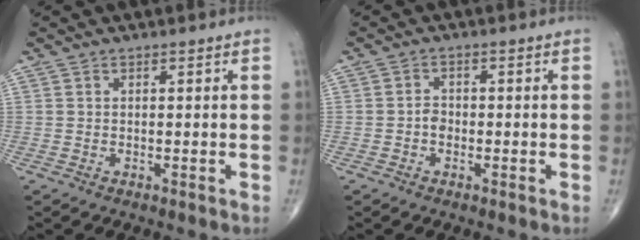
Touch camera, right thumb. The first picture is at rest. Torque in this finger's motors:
{"motor_torque": [-0.18, 0.02, 0.12, -0.41, 0.01]}